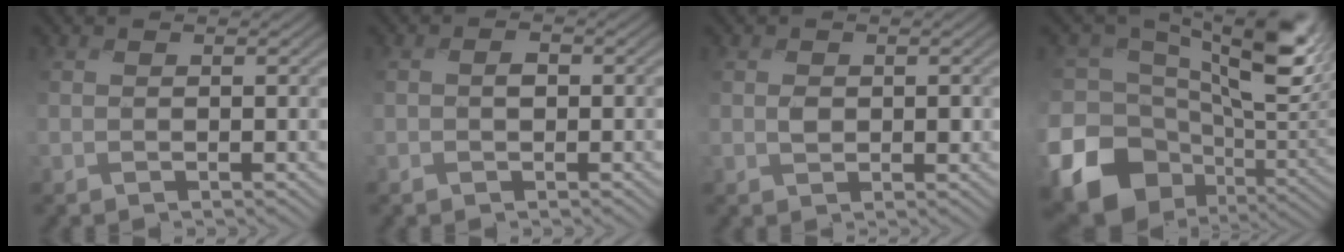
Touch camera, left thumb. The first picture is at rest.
{"total": 1.9, "force": [-0.5, 1.3, 1.3], "torque": [-0.028, 0.001, -0.013]}
{"total": 1.3, "force": [-0.1, 0.9, 0.8], "torque": [-0.019, -0.001, -0.005]}
{"total": 16.0, "force": [-1.0, 10.5, 12.1], "torque": [-0.213, -0.027, 0.003]}